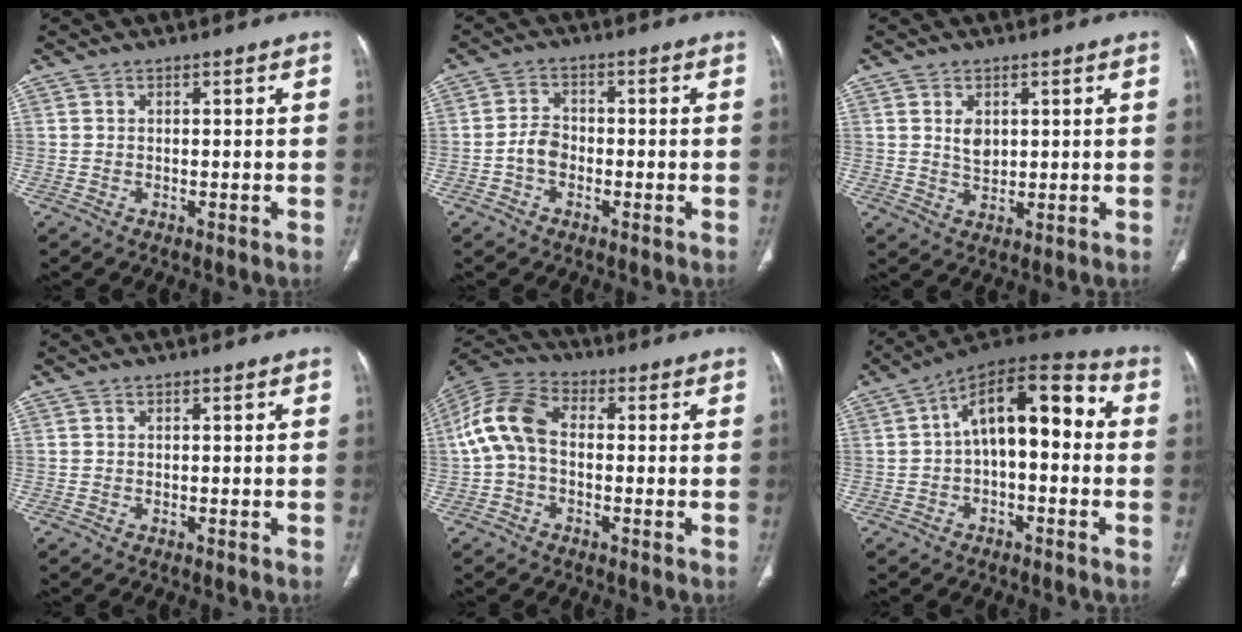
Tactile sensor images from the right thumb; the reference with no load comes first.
{"total": 3.8, "force": [-1.3, 2.8, 2.3], "torque": [-0.034, 0.017, -0.031]}
{"total": 3.6, "force": [1.1, 2.4, 2.4], "torque": [-0.032, -0.010, 0.025]}
{"total": 0.0}
{"total": 10.8, "force": [-0.1, 7.1, 8.2], "torque": [-0.165, 0.030, -0.014]}
{"total": 14.8, "force": [0.8, 7.4, 12.8], "torque": [-0.171, 0.050, 0.002]}